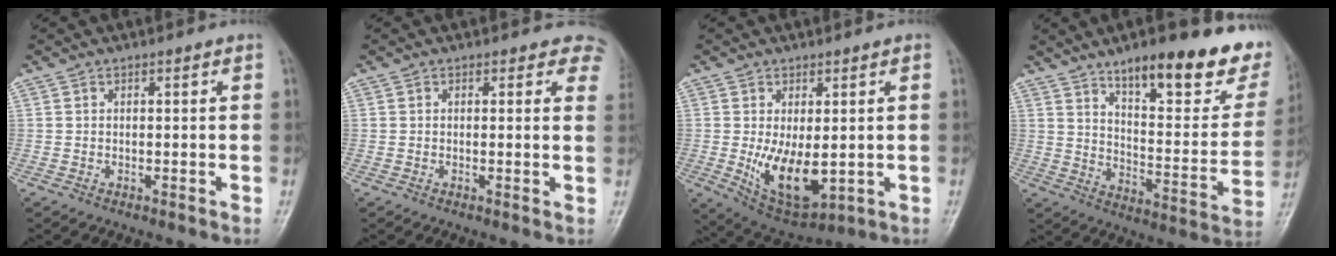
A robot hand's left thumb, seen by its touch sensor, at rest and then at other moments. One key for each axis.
{"total": 4.3, "fx": 3.6, "fy": 2.3, "fz": 0.8, "tx": 0.029, "ty": -0.011, "tz": 0.012}
{"total": 10.6, "fx": -0.9, "fy": 5.3, "fz": 9.1, "tx": -0.139, "ty": -0.021, "tz": 0.007}
{"total": 23.8, "fx": 15.8, "fy": 7.5, "fz": 16.2, "tx": -0.173, "ty": -0.080, "tz": 0.225}